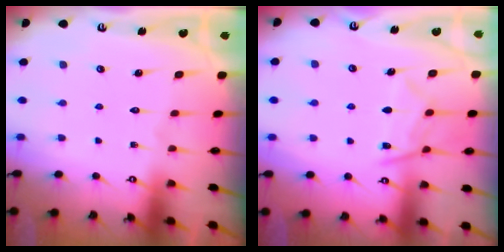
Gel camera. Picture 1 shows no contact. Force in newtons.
{"total": 10.0, "press": 9.9, "slide": 0.9}